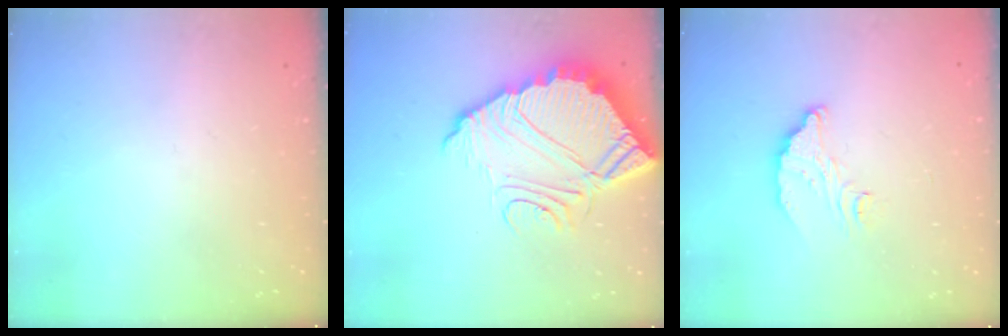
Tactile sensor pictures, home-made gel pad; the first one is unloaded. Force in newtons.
{"total": 14.3, "press": 14.3, "slide": 1.1}
{"total": 6.4, "press": 6.4, "slide": 0.1}